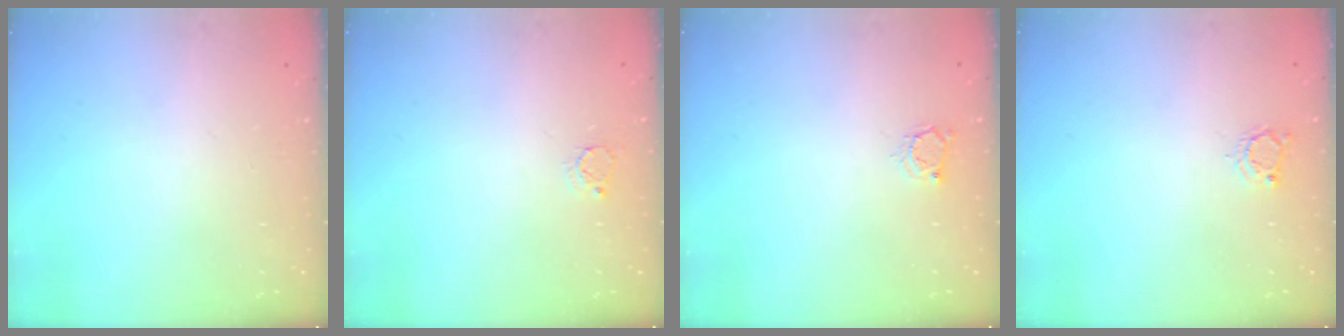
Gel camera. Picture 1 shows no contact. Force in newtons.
{"total": 3.1, "press": 3.1, "slide": 0.1}
{"total": 2.9, "press": 2.9, "slide": 0.4}
{"total": 3.6, "press": 3.5, "slide": 0.4}